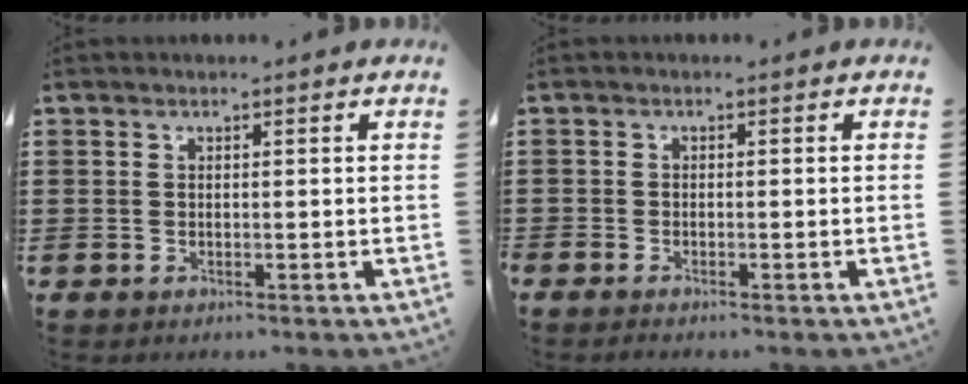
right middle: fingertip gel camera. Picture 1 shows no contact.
{"total": 0.7, "force": [-0.6, 0.0, 0.2], "torque": [-0.005, -0.003, -0.012]}